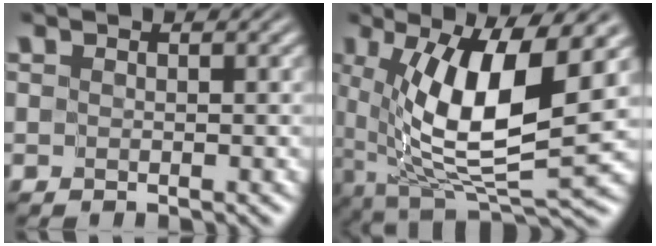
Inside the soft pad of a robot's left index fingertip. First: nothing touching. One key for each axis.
{"total": 11.0, "fx": 1.8, "fy": 3.0, "fz": 10.4, "tx": -0.177, "ty": -0.009, "tz": 0.041}